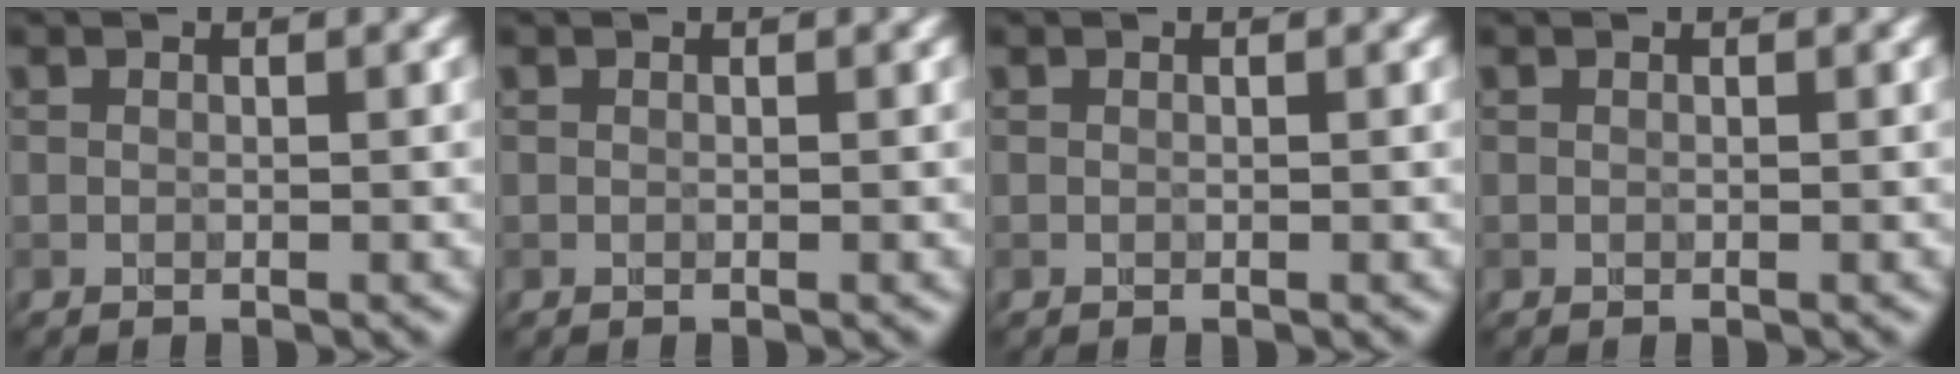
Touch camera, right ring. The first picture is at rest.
{"total": 0.0}
{"total": 0.0}
{"total": 0.0}